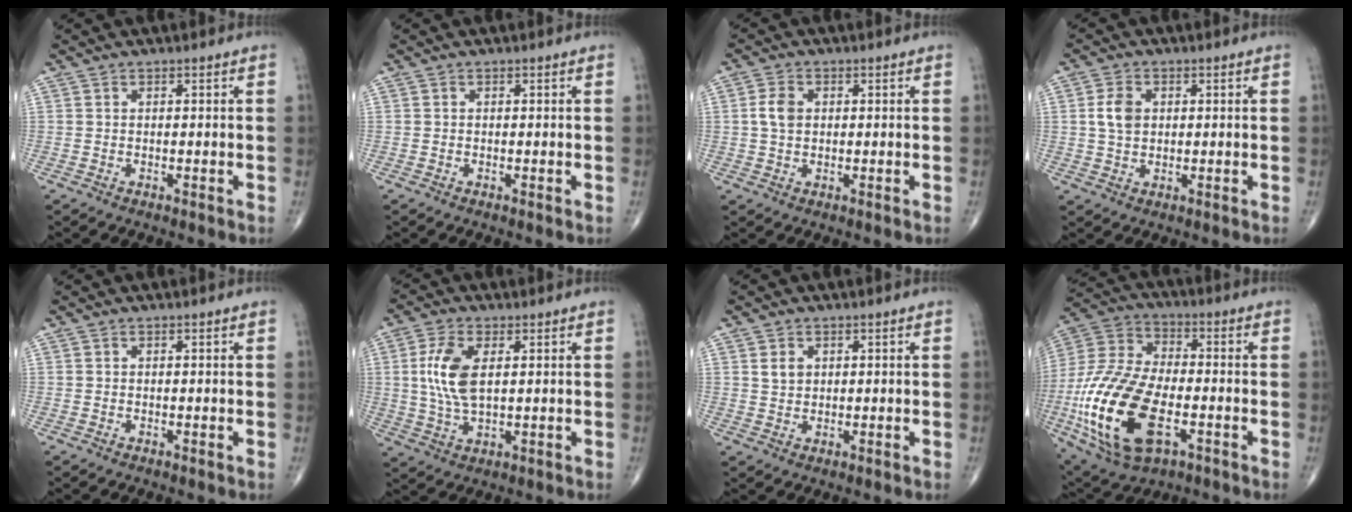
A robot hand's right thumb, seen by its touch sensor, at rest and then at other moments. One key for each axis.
{"total": 0.0}
{"total": 3.8, "fx": 0.5, "fy": 2.6, "fz": 2.7, "tx": -0.052, "ty": 0.003, "tz": 0.007}
{"total": 4.6, "fx": 0.8, "fy": 3.3, "fz": 3.2, "tx": -0.056, "ty": -0.001, "tz": 0.013}
{"total": 0.0}
{"total": 8.9, "fx": 1.6, "fy": 4.3, "fz": 7.6, "tx": -0.166, "ty": -0.005, "tz": 0.034}
{"total": 2.5, "fx": 0.9, "fy": 1.9, "fz": 1.3, "tx": -0.015, "ty": -0.005, "tz": 0.018}
{"total": 24.0, "fx": -6.6, "fy": 12.3, "fz": 19.5, "tx": -0.418, "ty": 0.006, "tz": -0.110}